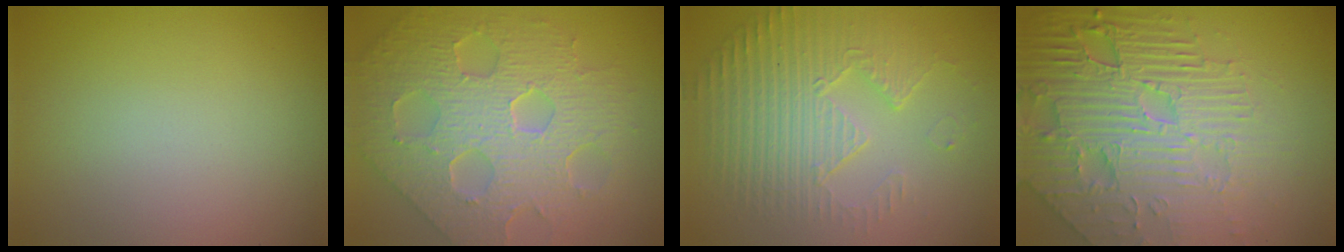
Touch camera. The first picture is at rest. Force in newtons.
{"total": 9.3, "press": 6.5, "slide": 6.6}
{"total": 5.2, "press": 3.7, "slide": 3.7}
{"total": 8.9, "press": 6.3, "slide": 6.2}